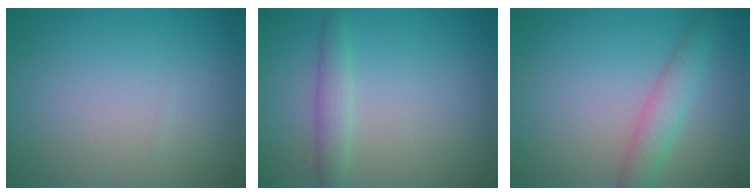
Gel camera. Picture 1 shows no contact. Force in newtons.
{"total": 1.9, "press": 1.8, "slide": 0.1}
{"total": 2.7, "press": 2.7, "slide": 0.2}